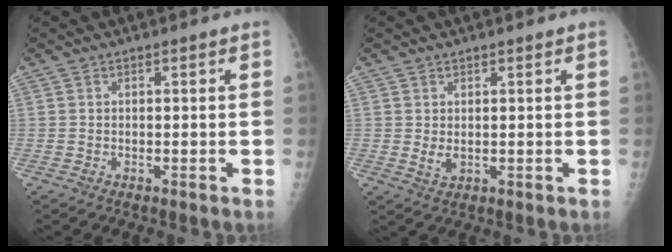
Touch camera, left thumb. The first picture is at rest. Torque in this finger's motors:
{"motor_torque": [0.01, 0.01, 0.26, 0.06, 0.00]}